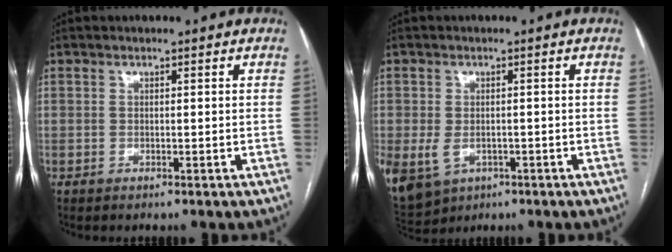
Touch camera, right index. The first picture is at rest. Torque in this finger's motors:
{"motor_torque": [1.17, -0.29, 0.54, 0.13]}